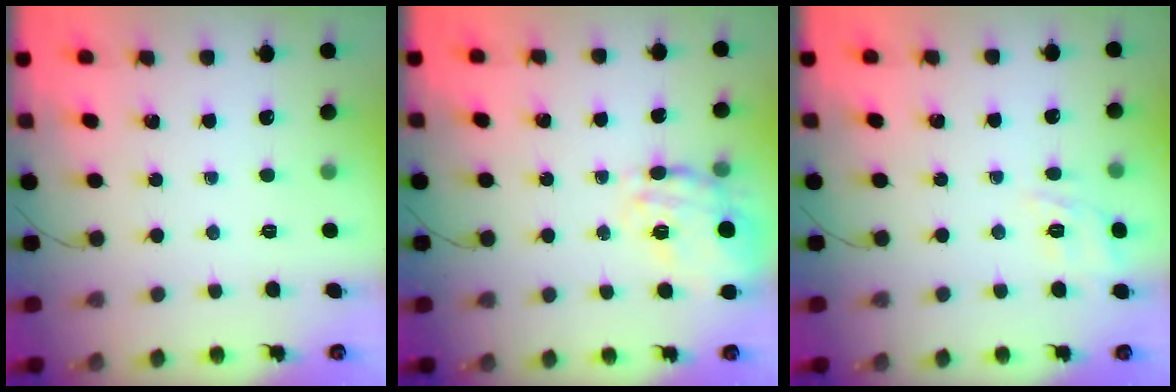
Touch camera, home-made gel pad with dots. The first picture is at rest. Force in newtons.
{"total": 18.1, "press": 18.1, "slide": 0.6}
{"total": 2.8, "press": 2.2, "slide": 1.7}